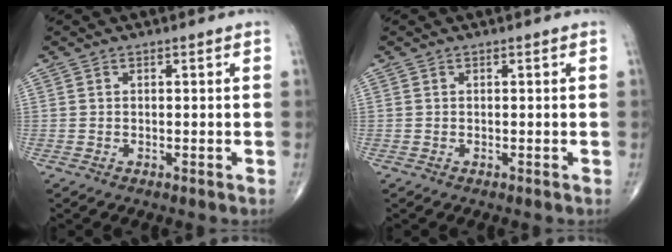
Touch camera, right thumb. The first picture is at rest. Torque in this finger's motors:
{"motor_torque": [0.06, -0.05, 0.00, 0.00, 0.01]}